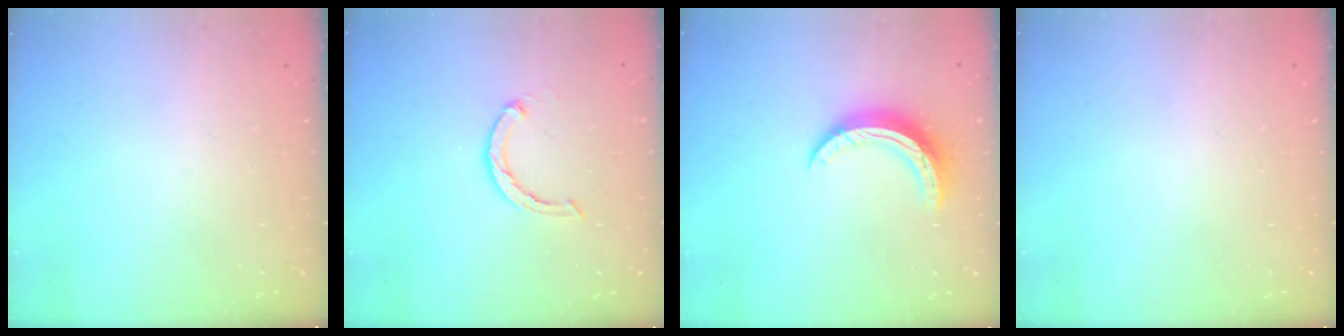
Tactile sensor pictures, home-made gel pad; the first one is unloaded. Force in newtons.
{"total": 3.1, "press": 3.0, "slide": 0.5}
{"total": 10.7, "press": 10.7, "slide": 0.2}
{"total": 2.6, "press": 2.6, "slide": 0.2}